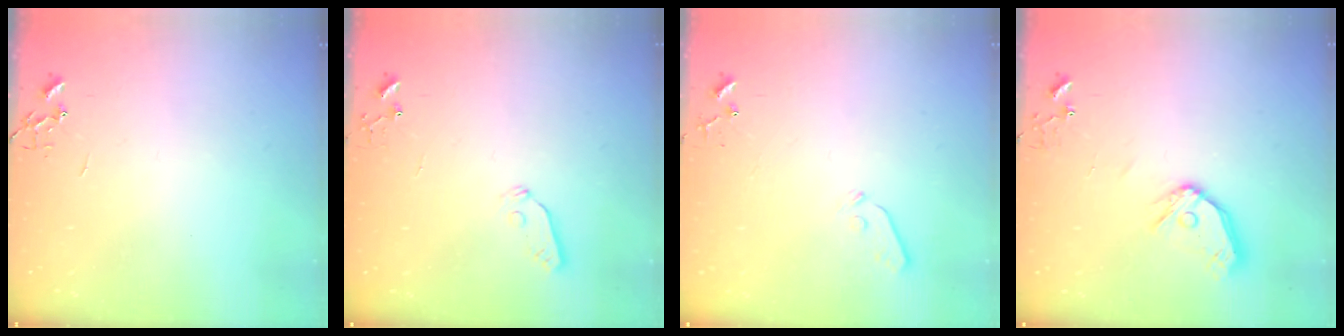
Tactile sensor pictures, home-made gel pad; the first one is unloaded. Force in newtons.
{"total": 3.6, "press": 3.6, "slide": 0.5}
{"total": 3.6, "press": 3.5, "slide": 0.7}
{"total": 11.3, "press": 11.3, "slide": 1.3}